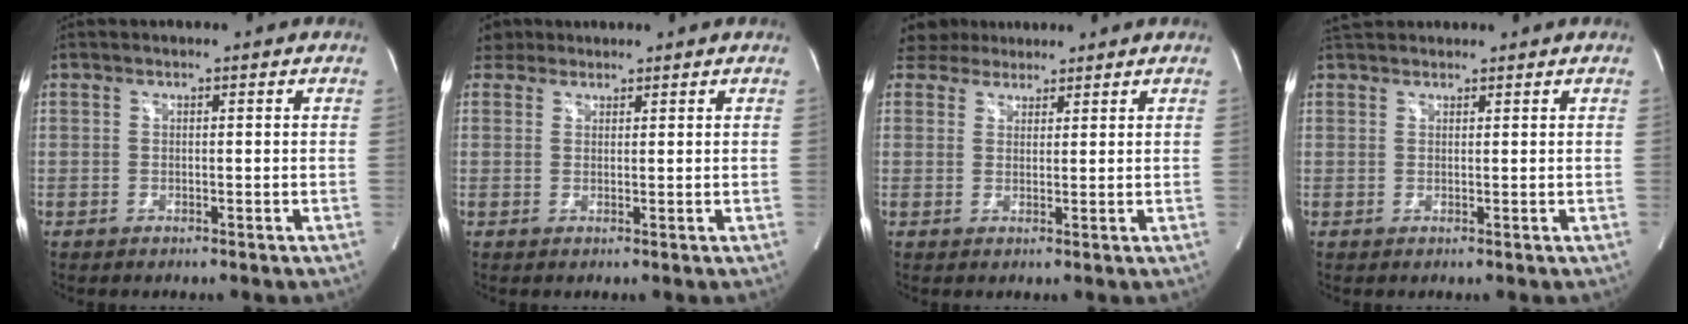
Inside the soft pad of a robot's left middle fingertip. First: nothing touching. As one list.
[{"total": 2.9, "force": [2.5, 1.4, -0.2], "torque": [0.000, 0.018, 0.044]}, {"total": 4.7, "force": [4.0, 2.4, 0.8], "torque": [-0.015, 0.025, 0.071]}, {"total": 3.5, "force": [3.2, 1.1, 0.8], "torque": [-0.015, 0.034, 0.056]}]